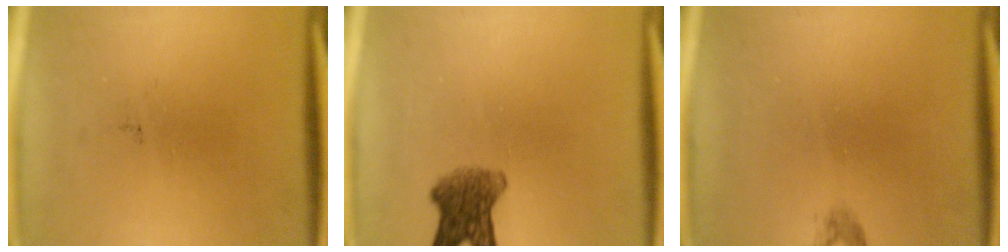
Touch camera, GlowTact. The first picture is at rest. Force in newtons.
{"total": 5.8}
{"total": 0.8}